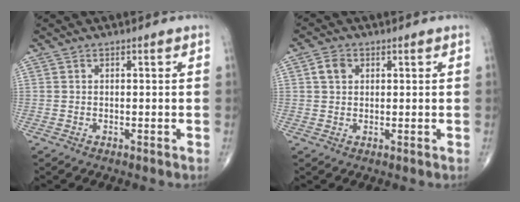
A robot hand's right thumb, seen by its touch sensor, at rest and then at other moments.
{"total": 3.1, "force": [1.0, 2.3, 1.7], "torque": [-0.024, 0.002, 0.018]}